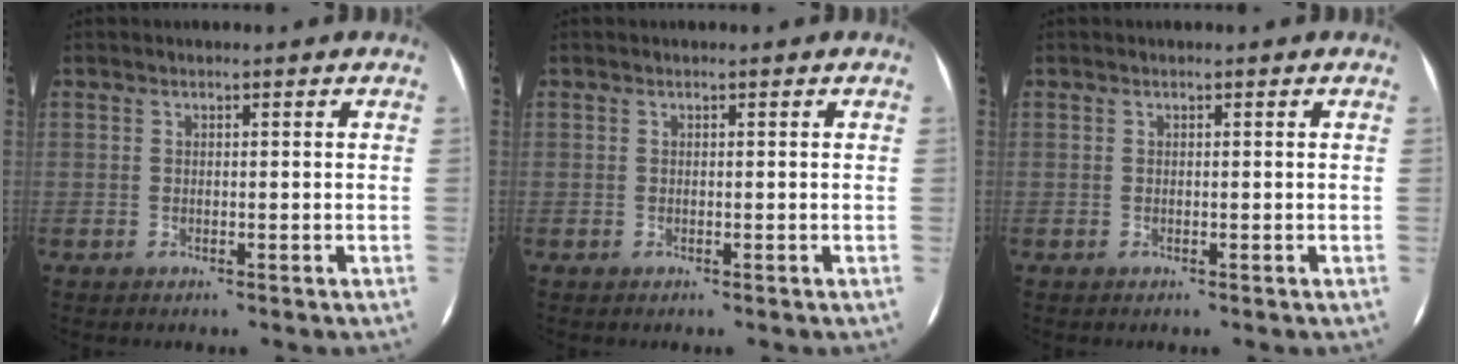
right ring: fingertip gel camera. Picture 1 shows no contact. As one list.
[{"total": 0.0}, {"total": 0.0}]